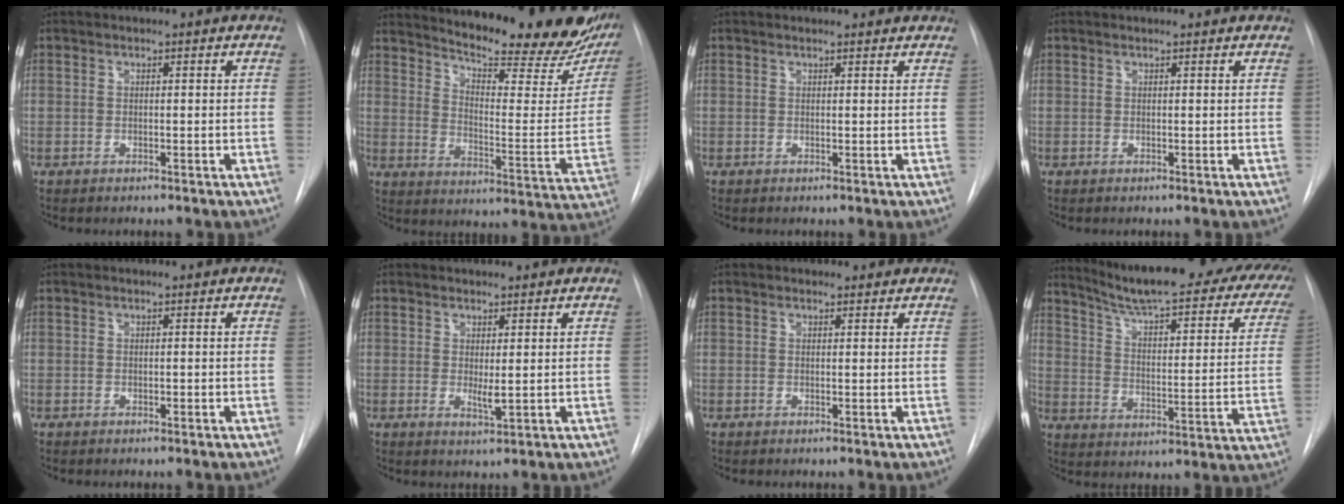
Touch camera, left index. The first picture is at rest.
{"total": 25.8, "force": [22.2, 5.1, 12.0], "torque": [-0.178, -0.078, 0.276]}
{"total": 3.9, "force": [3.7, 0.9, 0.8], "torque": [-0.013, 0.015, 0.035]}
{"total": 1.3, "force": [1.2, 0.2, 0.2], "torque": [-0.011, 0.011, 0.015]}
{"total": 0.0}
{"total": 2.1, "force": [0.6, 0.5, 2.0], "torque": [-0.035, -0.008, 0.015]}
{"total": 1.5, "force": [1.4, 0.6, 0.0], "torque": [-0.004, 0.002, 0.011]}
{"total": 27.4, "force": [22.4, 5.0, 14.8], "torque": [-0.200, -0.042, 0.278]}